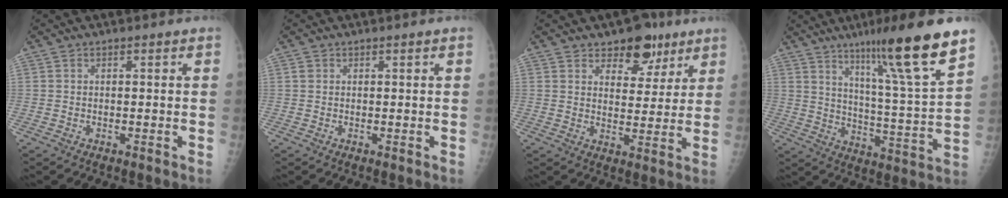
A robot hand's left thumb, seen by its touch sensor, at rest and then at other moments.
{"total": 0.8, "force": [0.4, 0.5, 0.5], "torque": [-0.011, 0.003, 0.009]}
{"total": 8.8, "force": [5.9, 5.2, 4.1], "torque": [-0.013, -0.032, 0.085]}
{"total": 19.0, "force": [12.2, 1.0, 14.5], "torque": [-0.206, -0.063, 0.192]}